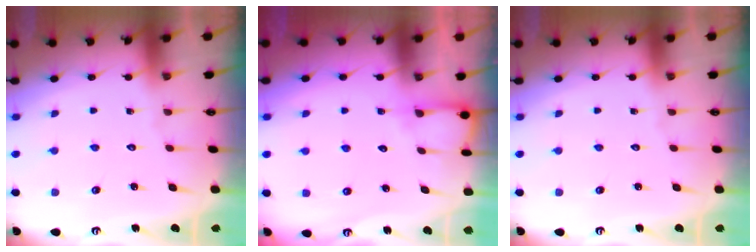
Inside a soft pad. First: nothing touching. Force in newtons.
{"total": 6.2, "press": 6.2, "slide": 0.4}
{"total": 0.0}